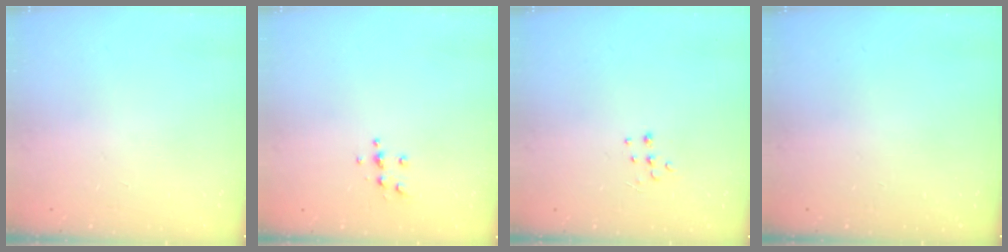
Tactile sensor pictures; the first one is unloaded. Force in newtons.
{"total": 5.4, "press": 5.4, "slide": 0.5}
{"total": 5.2, "press": 5.2, "slide": 0.7}
{"total": 0.0}